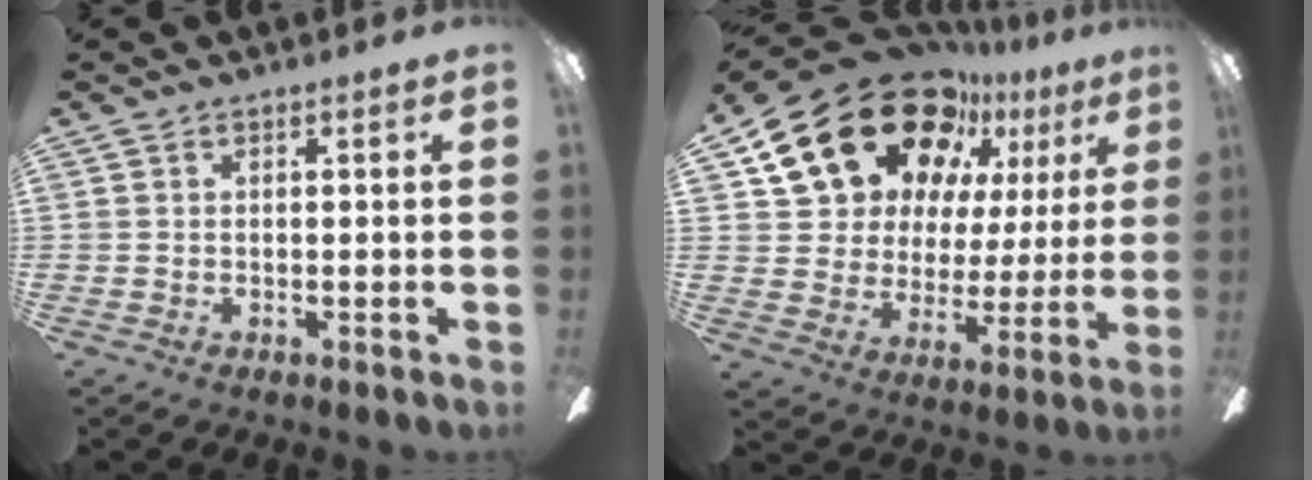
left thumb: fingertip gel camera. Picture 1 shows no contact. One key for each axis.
{"total": 24.5, "fx": 15.9, "fy": 15.0, "fz": 11.0, "tx": -0.193, "ty": -0.091, "tz": 0.306}